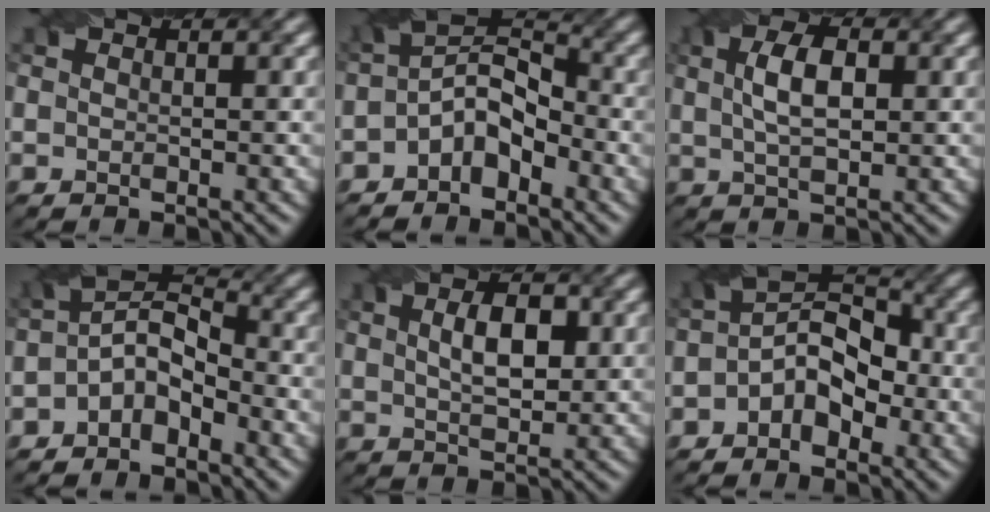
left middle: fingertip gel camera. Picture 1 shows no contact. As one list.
[{"total": 4.9, "force": [-2.1, 2.9, 3.3], "torque": [-0.052, 0.010, -0.047]}, {"total": 4.2, "force": [1.0, 1.9, 3.6], "torque": [-0.072, 0.006, 0.016]}, {"total": 4.5, "force": [-1.9, 2.7, 3.0], "torque": [-0.050, 0.008, -0.043]}, {"total": 4.0, "force": [1.0, 1.9, 3.4], "torque": [-0.063, 0.004, 0.016]}, {"total": 5.2, "force": [-1.5, 3.5, 3.6], "torque": [-0.049, 0.012, -0.033]}]